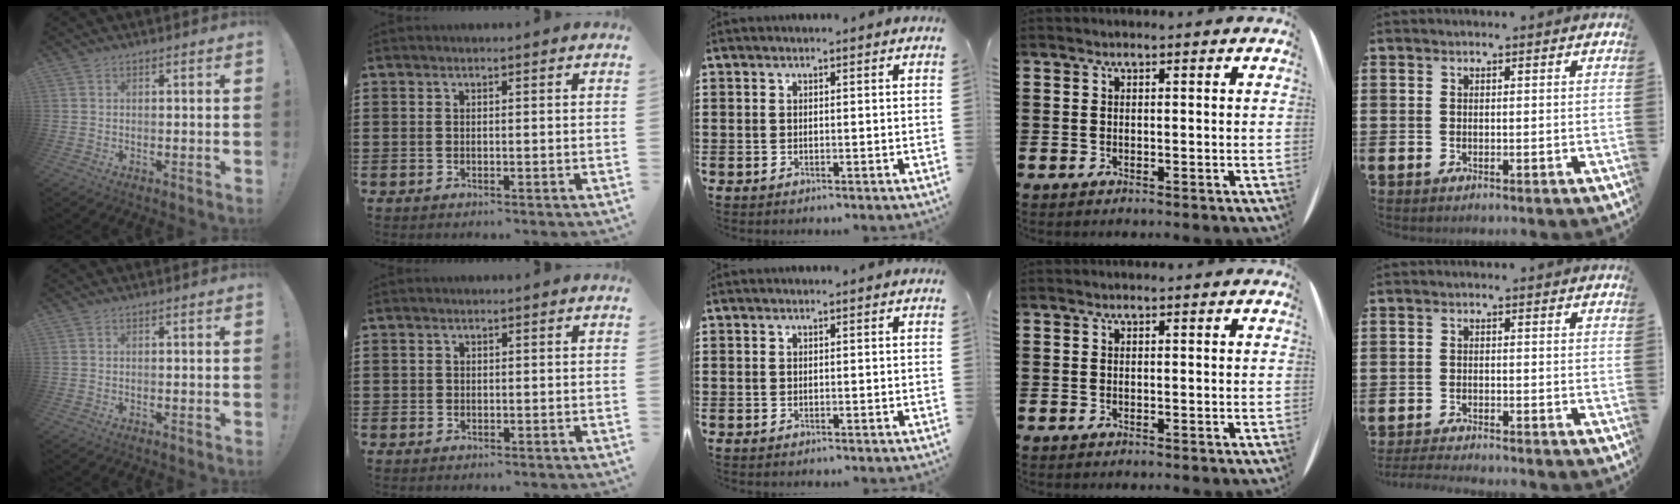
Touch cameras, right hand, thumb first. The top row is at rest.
{"little": {"total": 1.3, "force": [-1.2, -0.2, 0.3], "torque": [-0.004, 0.002, -0.024]}}